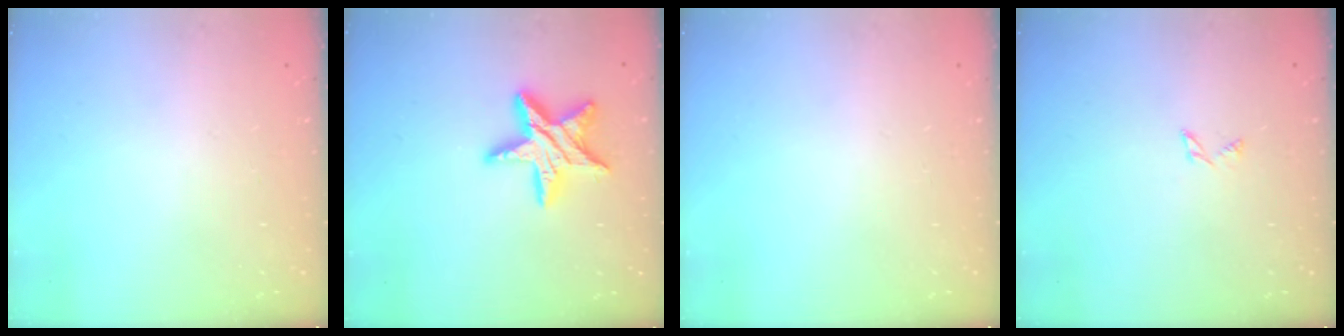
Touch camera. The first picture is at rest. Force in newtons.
{"total": 14.4, "press": 14.3, "slide": 0.8}
{"total": 0.0}
{"total": 1.8, "press": 1.7, "slide": 0.3}